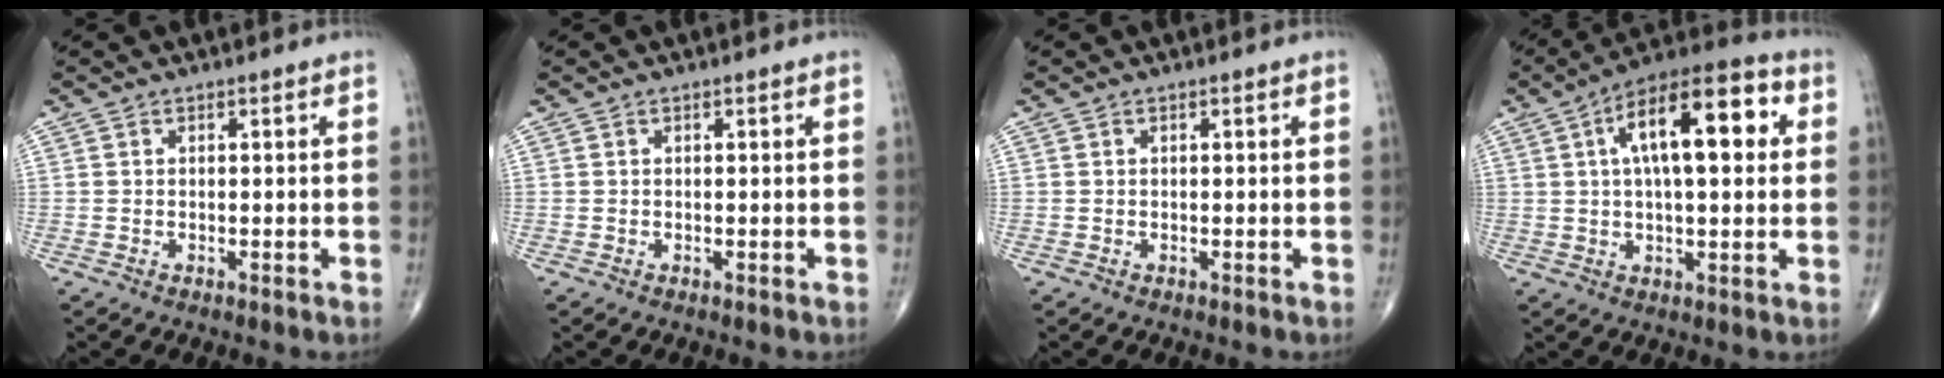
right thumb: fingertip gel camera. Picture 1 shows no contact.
{"total": 0.0}
{"total": 0.0}
{"total": 17.3, "force": [4.2, 7.1, 15.2], "torque": [-0.217, 0.023, 0.055]}